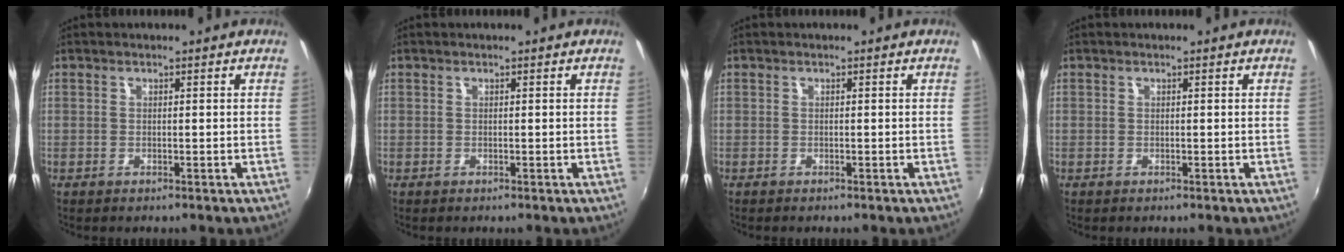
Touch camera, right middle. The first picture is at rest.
{"total": 0.0}
{"total": 0.0}
{"total": 0.0}